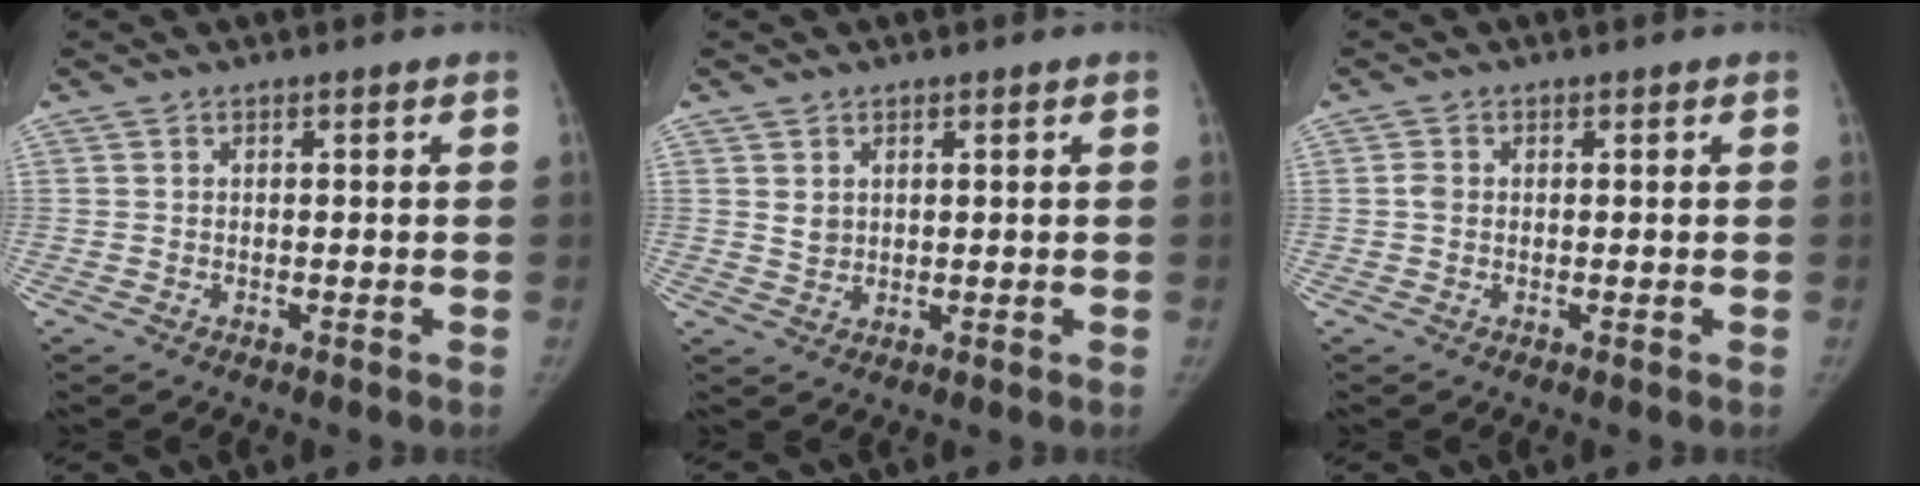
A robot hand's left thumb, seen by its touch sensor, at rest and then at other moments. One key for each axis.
{"total": 2.2, "fx": 1.0, "fy": 1.7, "fz": 0.8, "tx": -0.004, "ty": -0.011, "tz": 0.023}
{"total": 1.4, "fx": 0.1, "fy": 1.2, "fz": 0.8, "tx": -0.010, "ty": 0.002, "tz": 0.000}